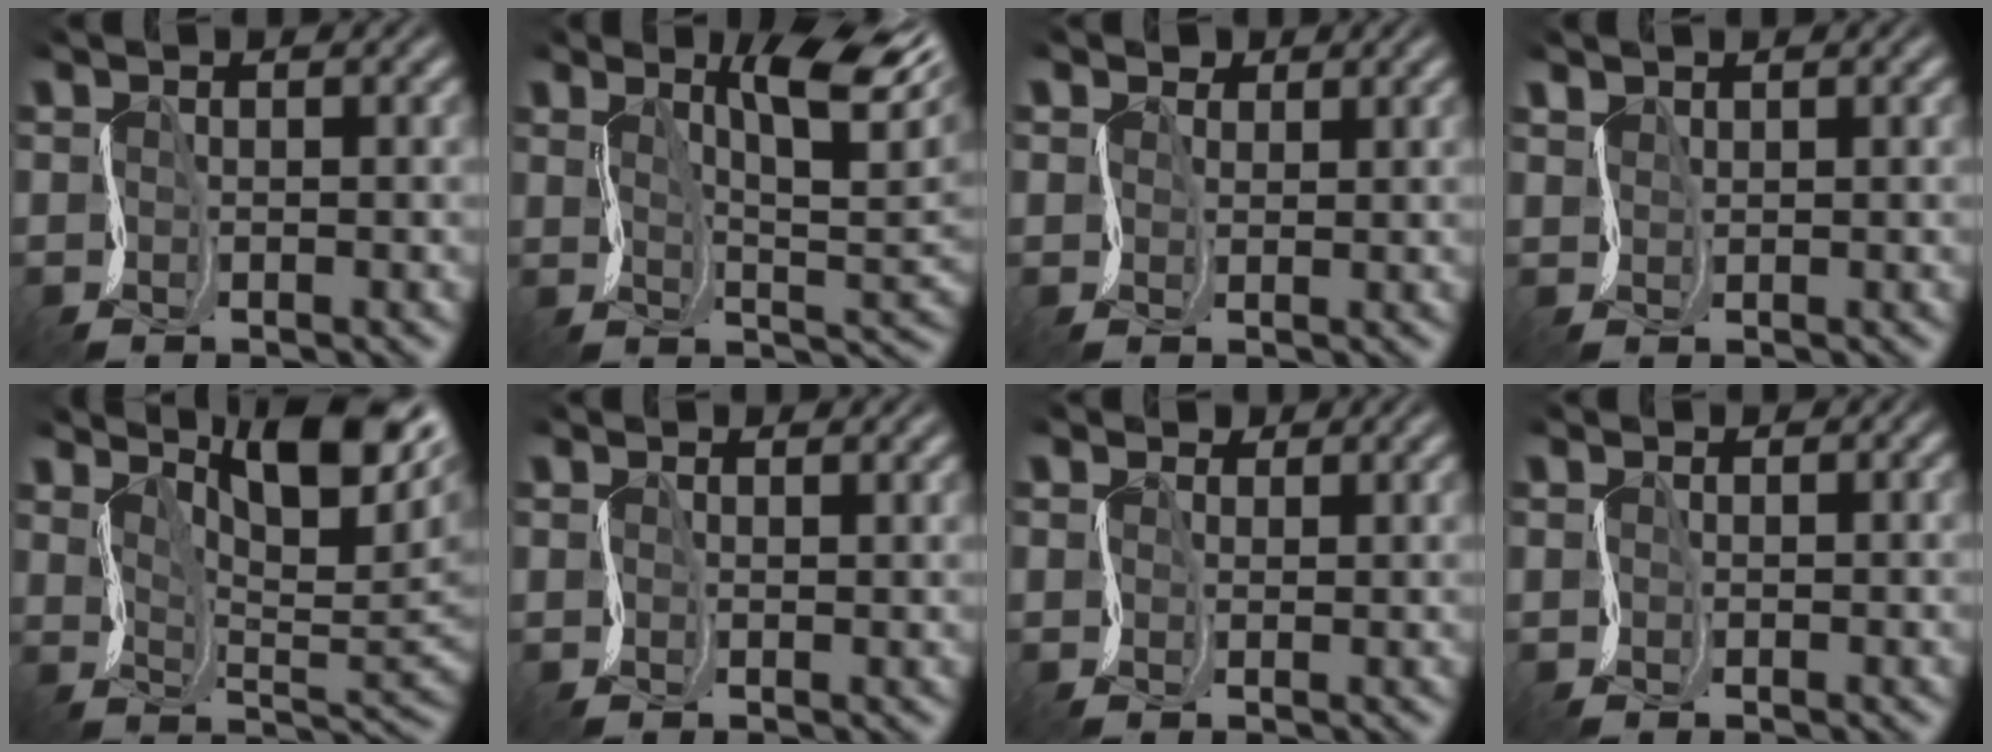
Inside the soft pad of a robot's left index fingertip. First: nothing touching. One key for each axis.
{"total": 8.4, "fx": 4.5, "fy": 2.7, "fz": 6.5, "tx": -0.093, "ty": 0.007, "tz": 0.072}
{"total": 1.9, "fx": 1.2, "fy": 1.4, "fz": -0.7, "tx": 0.015, "ty": 0.008, "tz": 0.016}
{"total": 1.6, "fx": 1.4, "fy": 0.6, "fz": -0.5, "tx": 0.008, "ty": 0.011, "tz": 0.029}
{"total": 12.2, "fx": 7.0, "fy": 4.5, "fz": 8.9, "tx": -0.115, "ty": 0.021, "tz": 0.100}
{"total": 1.2, "fx": 0.9, "fy": 0.5, "fz": -0.6, "tx": 0.018, "ty": 0.008, "tz": 0.013}
{"total": 1.7, "fx": 1.0, "fy": 1.1, "fz": -0.8, "tx": 0.021, "ty": 0.008, "tz": 0.012}
{"total": 1.1, "fx": 0.1, "fy": 1.0, "fz": -0.2, "tx": 0.012, "ty": 0.003, "tz": 0.002}